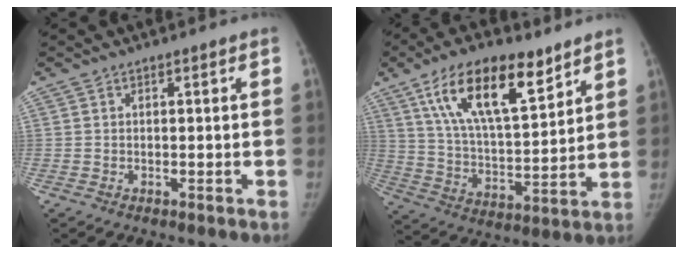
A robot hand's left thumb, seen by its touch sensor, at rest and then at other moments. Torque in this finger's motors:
{"motor_torque": [0.51, 0.20, 1.61, -1.20, 0.16]}